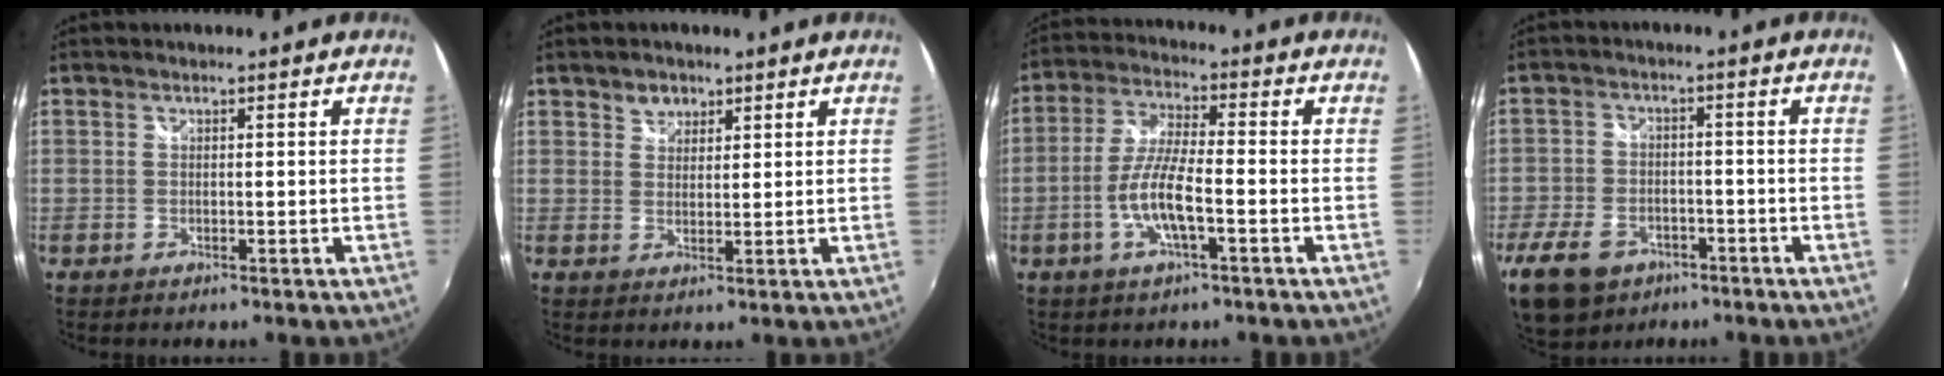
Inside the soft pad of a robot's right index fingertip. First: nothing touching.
{"total": 3.0, "force": [1.9, 2.3, 0.7], "torque": [-0.002, 0.008, 0.032]}
{"total": 8.8, "force": [-3.1, 1.7, 8.1], "torque": [-0.168, -0.002, -0.061]}
{"total": 13.0, "force": [-7.7, 8.3, 6.4], "torque": [-0.172, -0.005, -0.126]}